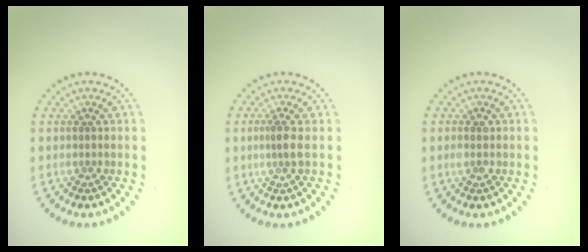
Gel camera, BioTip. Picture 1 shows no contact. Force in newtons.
{"total": 1.6, "press": 1.2, "slide": 1.1}
{"total": 1.1, "press": 1.1, "slide": 0.0}